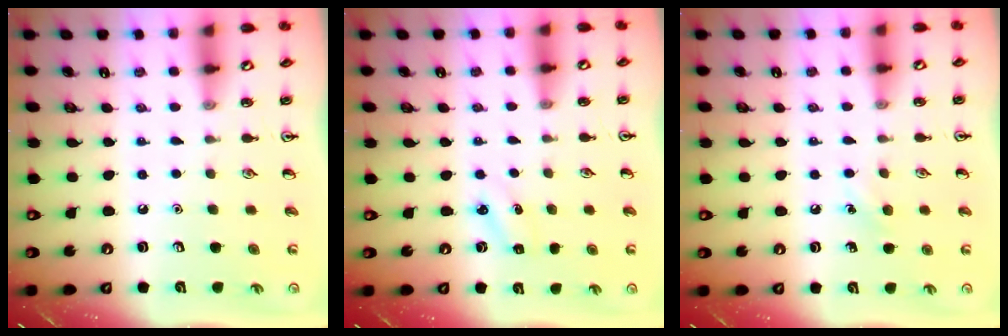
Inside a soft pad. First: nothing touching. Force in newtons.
{"total": 2.5, "press": 2.4, "slide": 0.8}
{"total": 5.8, "press": 5.5, "slide": 1.9}